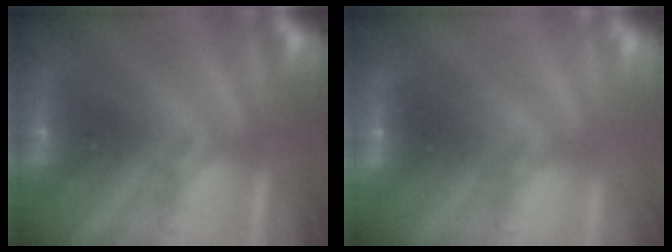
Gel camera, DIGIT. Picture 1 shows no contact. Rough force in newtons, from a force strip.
{"total": 2.7}